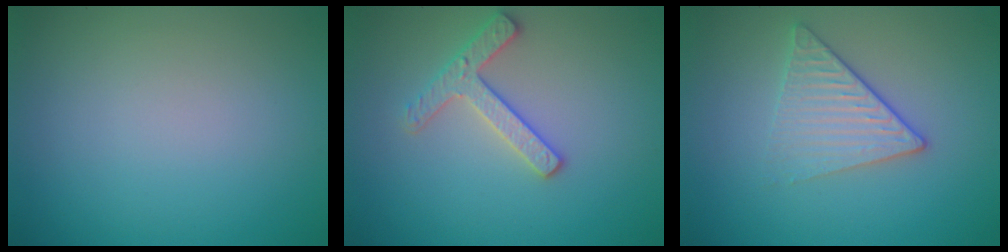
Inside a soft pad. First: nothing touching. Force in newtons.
{"total": 2.6, "press": 2.6, "slide": 0.3}
{"total": 3.2, "press": 2.8, "slide": 1.6}